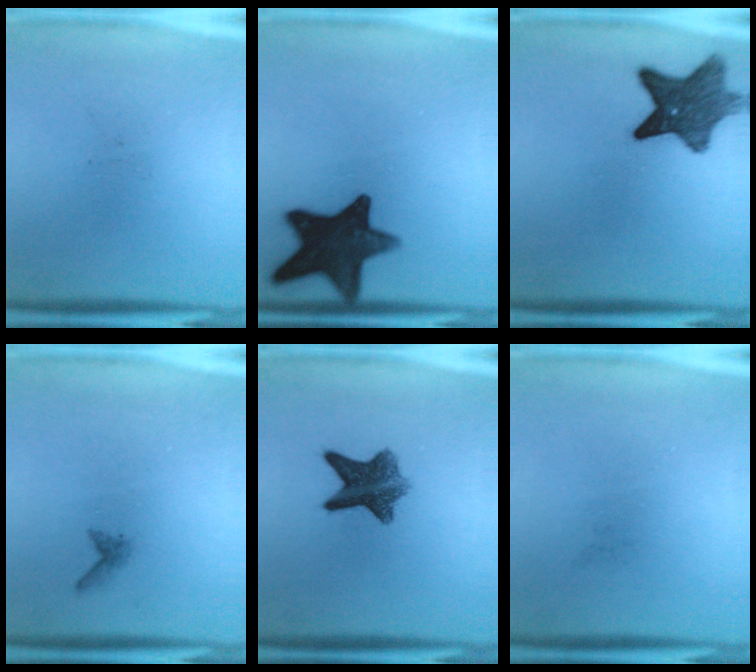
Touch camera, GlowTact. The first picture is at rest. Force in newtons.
{"total": 15.3}
{"total": 9.7}
{"total": 0.9}
{"total": 8.4}
{"total": 0.0}